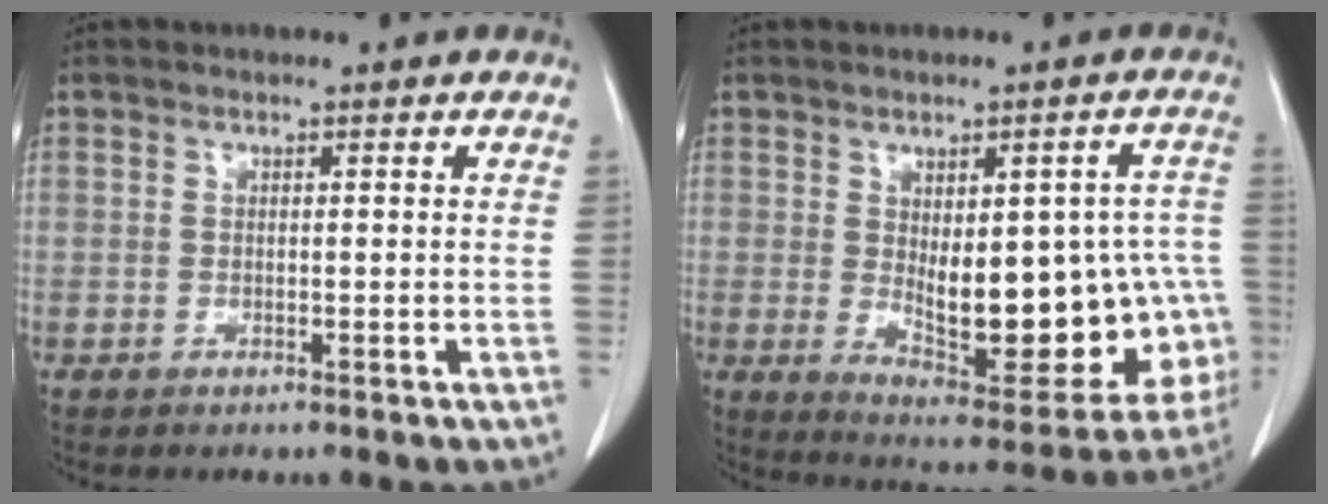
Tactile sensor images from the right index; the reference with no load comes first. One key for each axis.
{"total": 20.8, "fx": -2.1, "fy": 8.1, "fz": 19.1, "tx": -0.195, "ty": 0.012, "tz": 0.007}